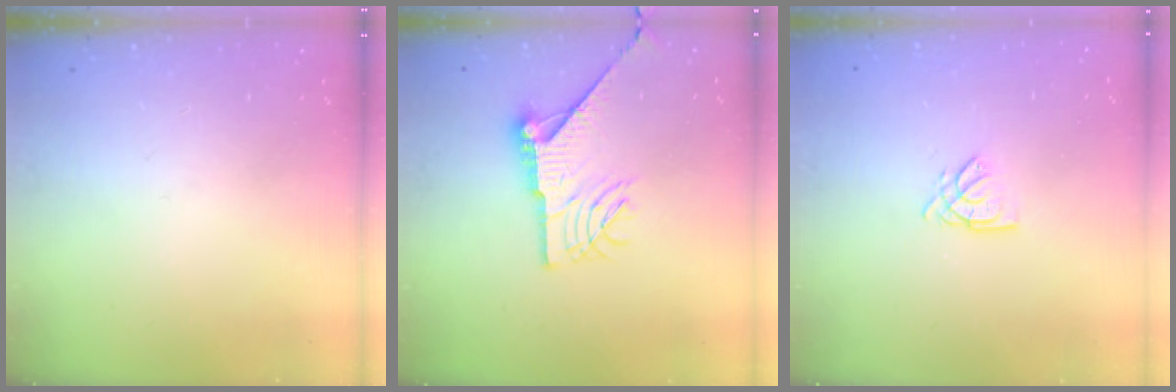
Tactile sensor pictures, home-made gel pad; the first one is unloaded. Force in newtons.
{"total": 13.8, "press": 13.8, "slide": 0.6}
{"total": 2.6, "press": 2.6, "slide": 0.1}